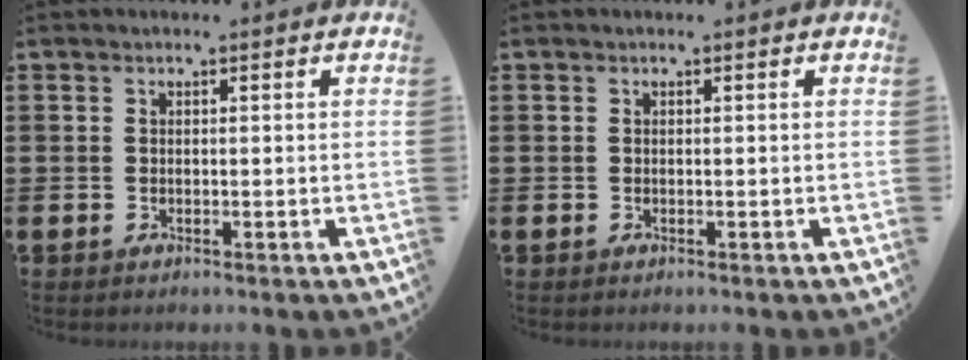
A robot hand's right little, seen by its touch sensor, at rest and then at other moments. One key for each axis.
{"total": 0.0}